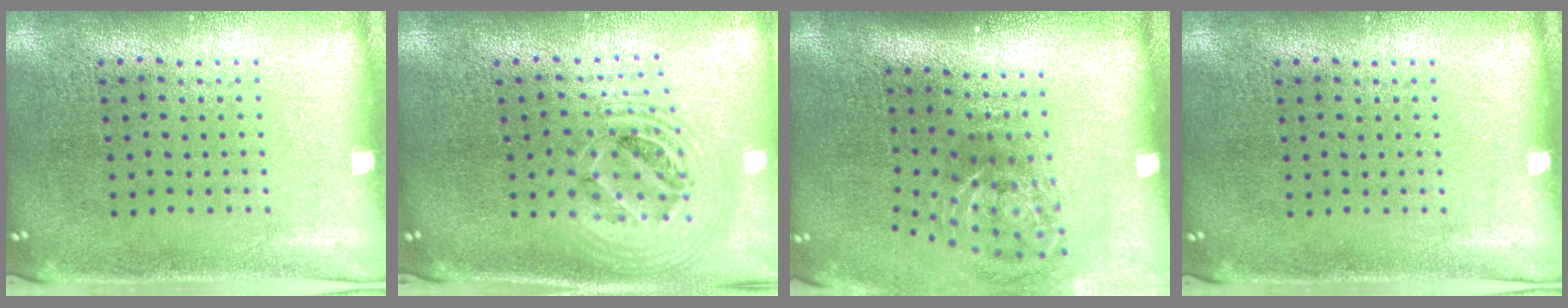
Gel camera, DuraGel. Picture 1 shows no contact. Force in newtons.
{"total": 2.2, "press": 1.8, "slide": 1.3}
{"total": 2.0, "press": 1.2, "slide": 1.6}
{"total": 0.0}